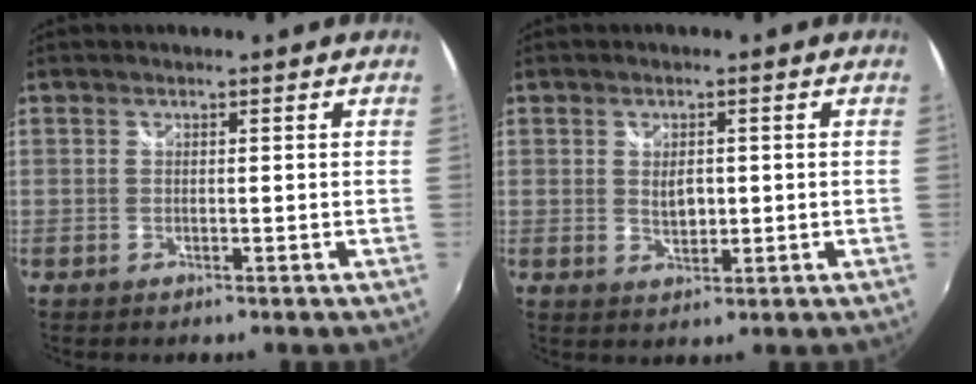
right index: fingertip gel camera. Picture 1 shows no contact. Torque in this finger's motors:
{"motor_torque": [0.30, 0.18, 0.10, 0.03]}